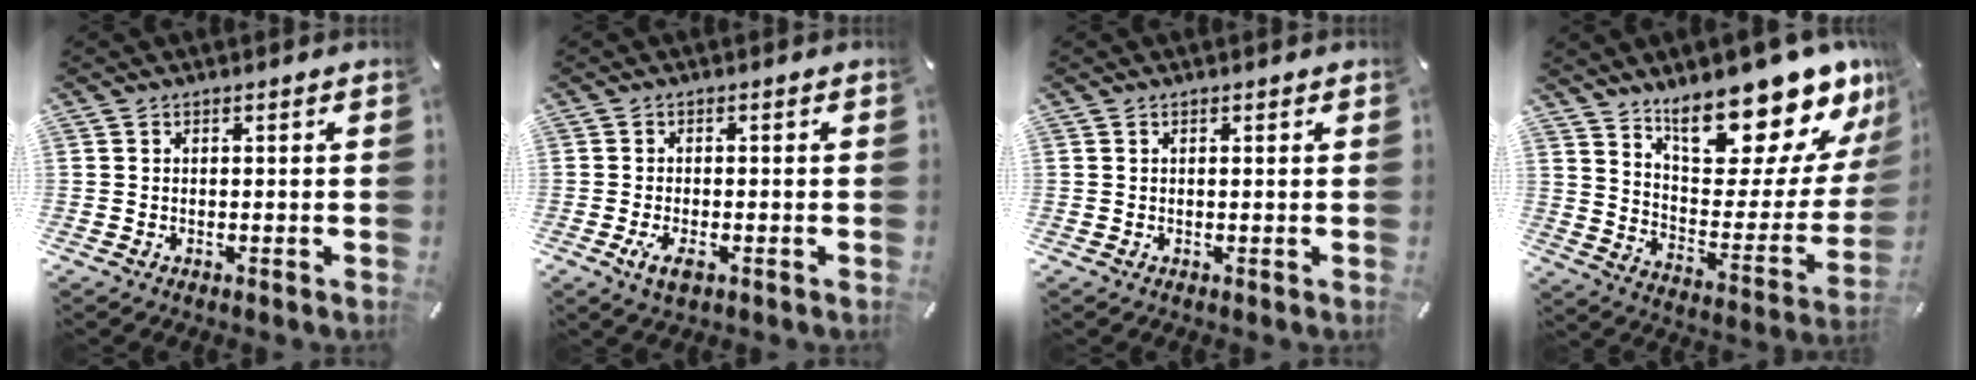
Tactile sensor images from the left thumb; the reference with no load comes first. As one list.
[{"total": 3.3, "force": [-1.5, 1.4, 2.6], "torque": [-0.061, -0.001, -0.030]}, {"total": 0.0}, {"total": 21.9, "force": [17.6, 7.0, 10.9], "torque": [-0.140, -0.144, 0.291]}]